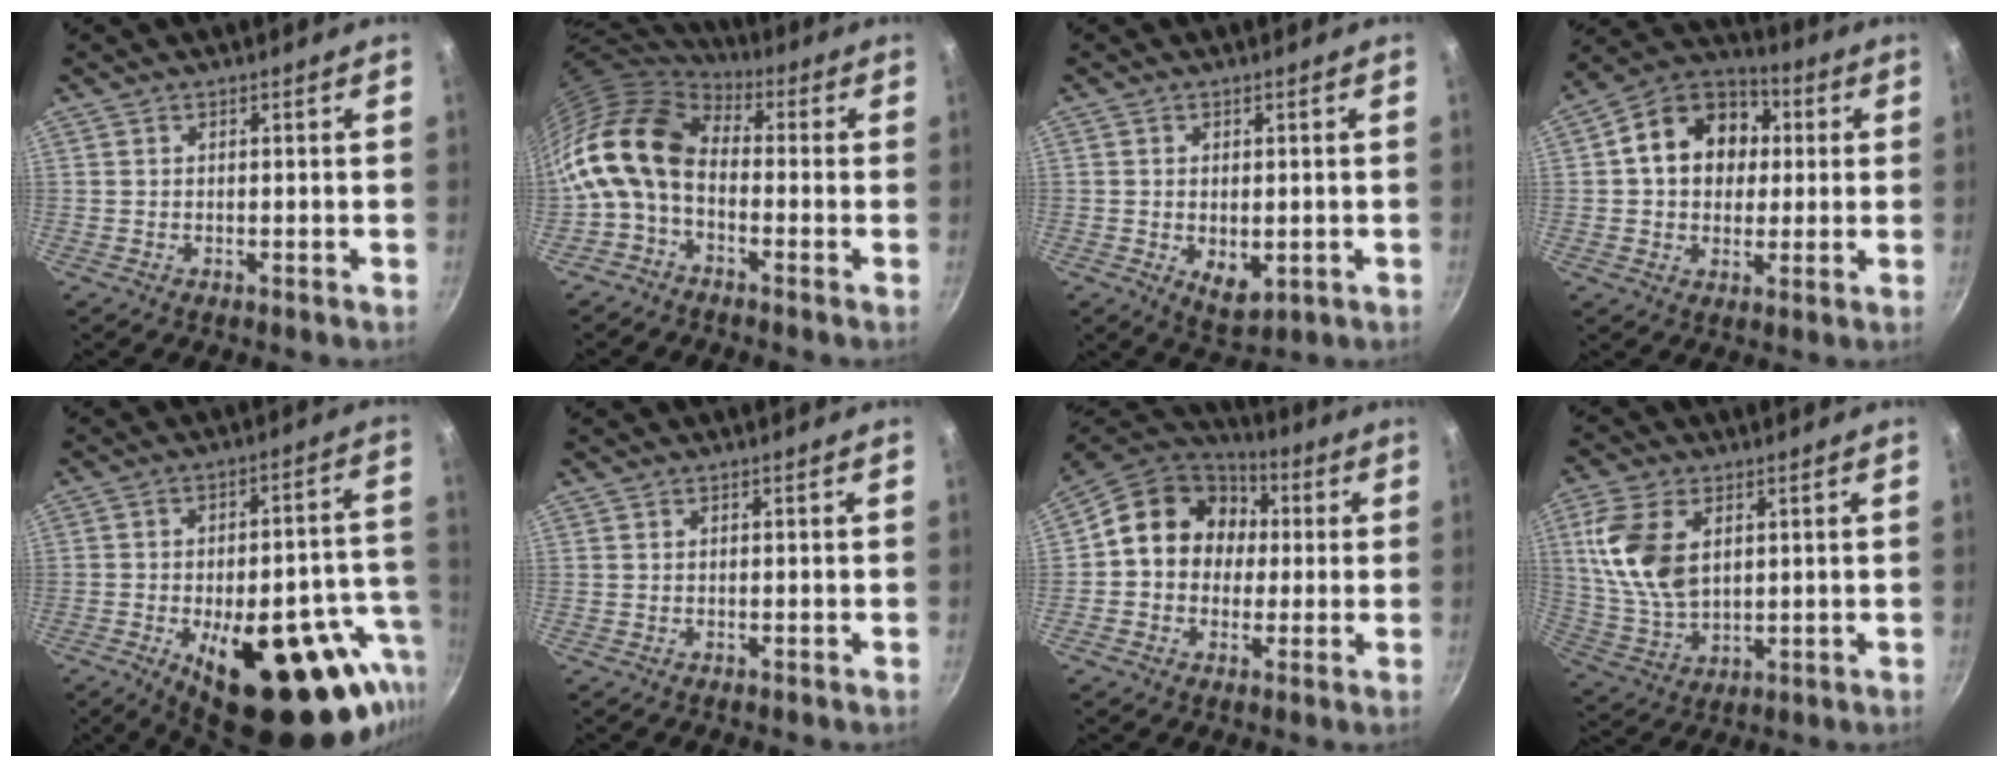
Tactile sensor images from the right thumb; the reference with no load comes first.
{"total": 13.7, "force": [-1.5, 8.9, 10.4], "torque": [-0.193, 0.026, -0.049]}
{"total": 5.9, "force": [-1.0, 3.4, 4.7], "torque": [-0.067, -0.013, -0.005]}
{"total": 15.6, "force": [2.7, 12.3, 9.1], "torque": [-0.121, 0.025, 0.029]}
{"total": 28.7, "force": [-11.5, 12.8, 23.0], "torque": [-0.249, 0.032, -0.148]}
{"total": 0.0}
{"total": 15.1, "force": [1.6, 13.0, 7.6], "torque": [-0.089, 0.031, 0.008]}
{"total": 13.3, "force": [3.6, 8.2, 9.9], "torque": [-0.188, -0.013, 0.081]}